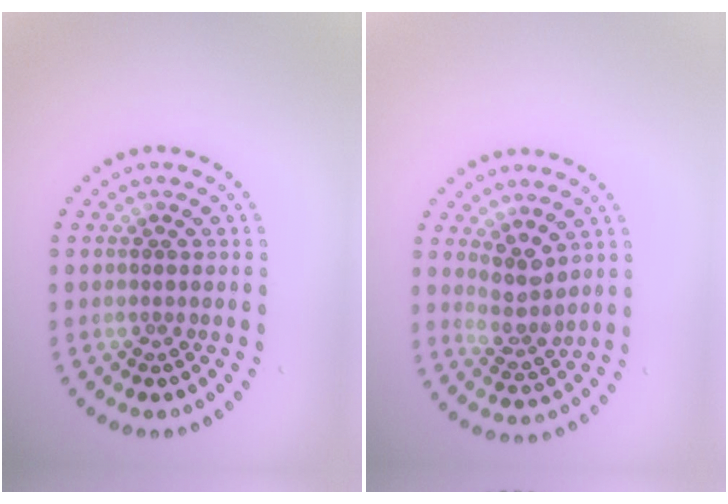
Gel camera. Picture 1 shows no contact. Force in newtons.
{"total": 3.1, "press": 2.4, "slide": 1.9}